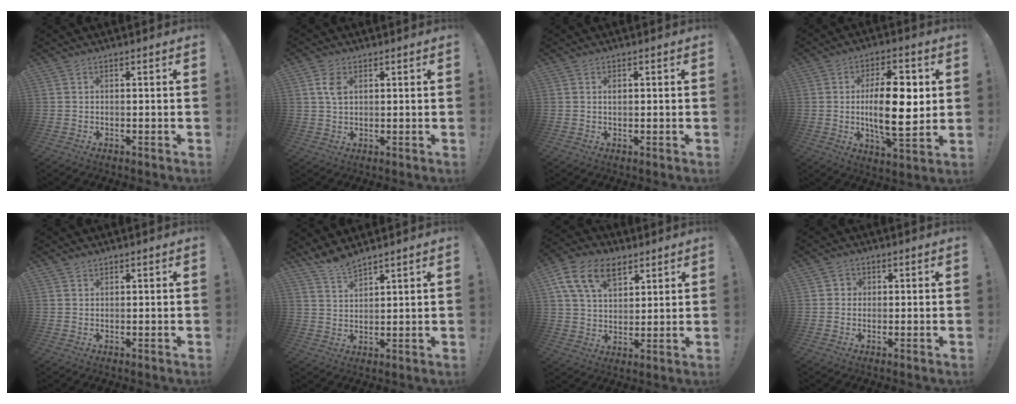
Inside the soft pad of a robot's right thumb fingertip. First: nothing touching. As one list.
[{"total": 4.7, "force": [1.7, 2.9, 3.3], "torque": [-0.046, -0.004, 0.029]}, {"total": 0.8, "force": [0.1, 0.6, 0.6], "torque": [-0.009, 0.002, 0.002]}, {"total": 17.1, "force": [0.8, 7.0, 15.5], "torque": [-0.254, -0.004, 0.003]}, {"total": 1.0, "force": [0.8, 0.6, 0.1], "torque": [0.003, -0.003, 0.016]}, {"total": 5.1, "force": [4.8, 0.6, 1.5], "torque": [-0.039, -0.030, 0.089]}, {"total": 14.4, "force": [7.6, 9.1, 8.3], "torque": [-0.141, -0.019, 0.143]}, {"total": 2.2, "force": [-0.1, 2.1, 0.6], "torque": [-0.006, 0.003, -0.004]}]